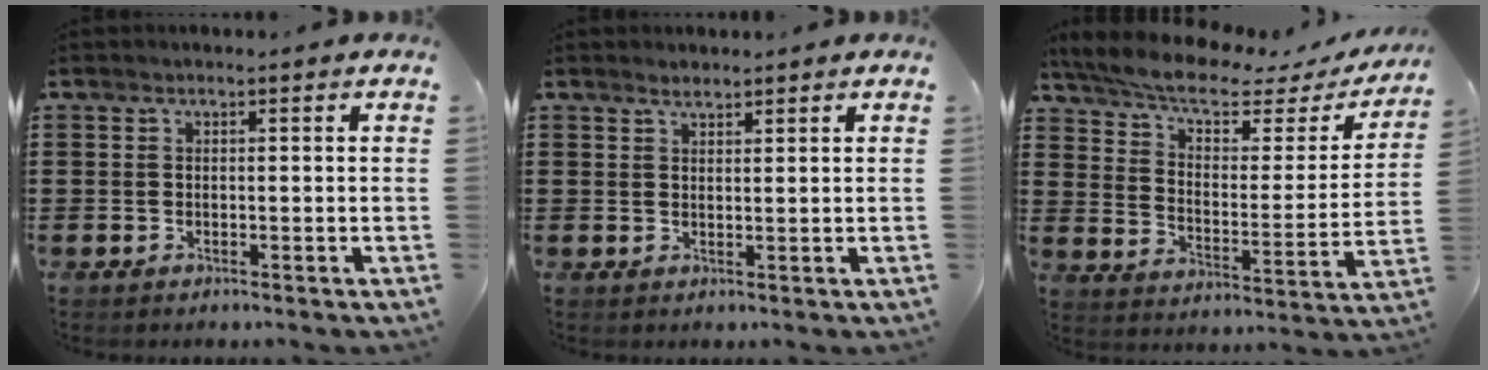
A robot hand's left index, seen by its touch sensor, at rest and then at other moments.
{"total": 1.3, "force": [1.3, 0.2, 0.4], "torque": [-0.008, 0.002, 0.024]}
{"total": 7.9, "force": [6.2, 1.7, 4.6], "torque": [-0.114, -0.032, 0.106]}